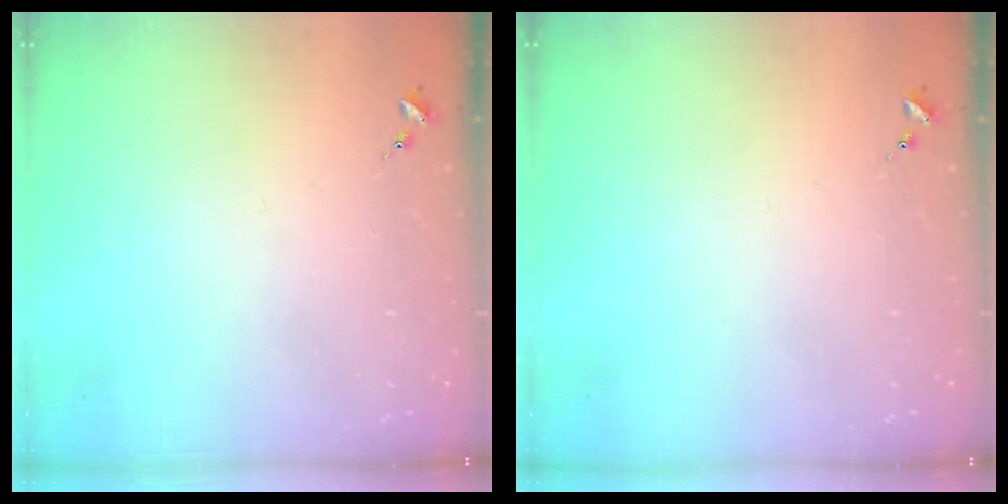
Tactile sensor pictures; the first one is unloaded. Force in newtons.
{"total": 0.0}